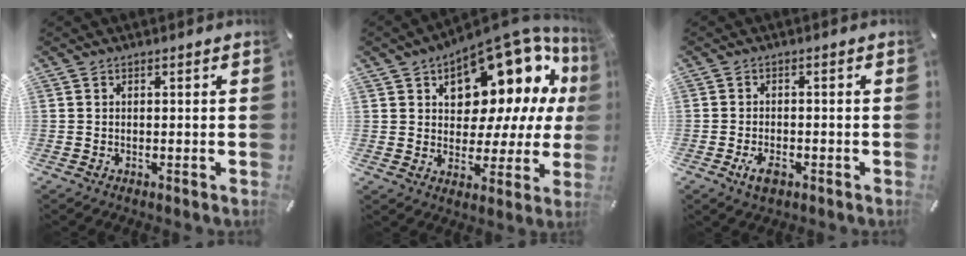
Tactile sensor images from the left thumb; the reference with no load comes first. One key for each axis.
{"total": 17.4, "fx": 10.5, "fy": 10.0, "fz": 9.6, "tx": -0.120, "ty": -0.098, "tz": 0.177}
{"total": 3.9, "fx": -1.9, "fy": 2.1, "fz": 2.6, "tx": -0.062, "ty": 0.002, "tz": -0.037}